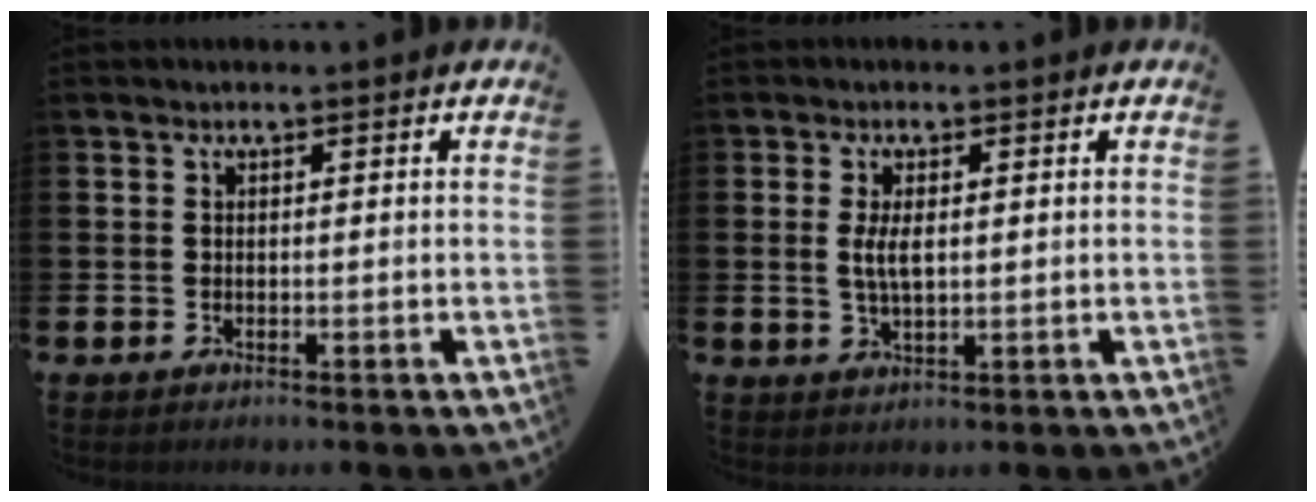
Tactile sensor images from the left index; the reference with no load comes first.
{"total": 3.4, "force": [0.7, 1.3, 3.1], "torque": [-0.049, 0.001, 0.007]}